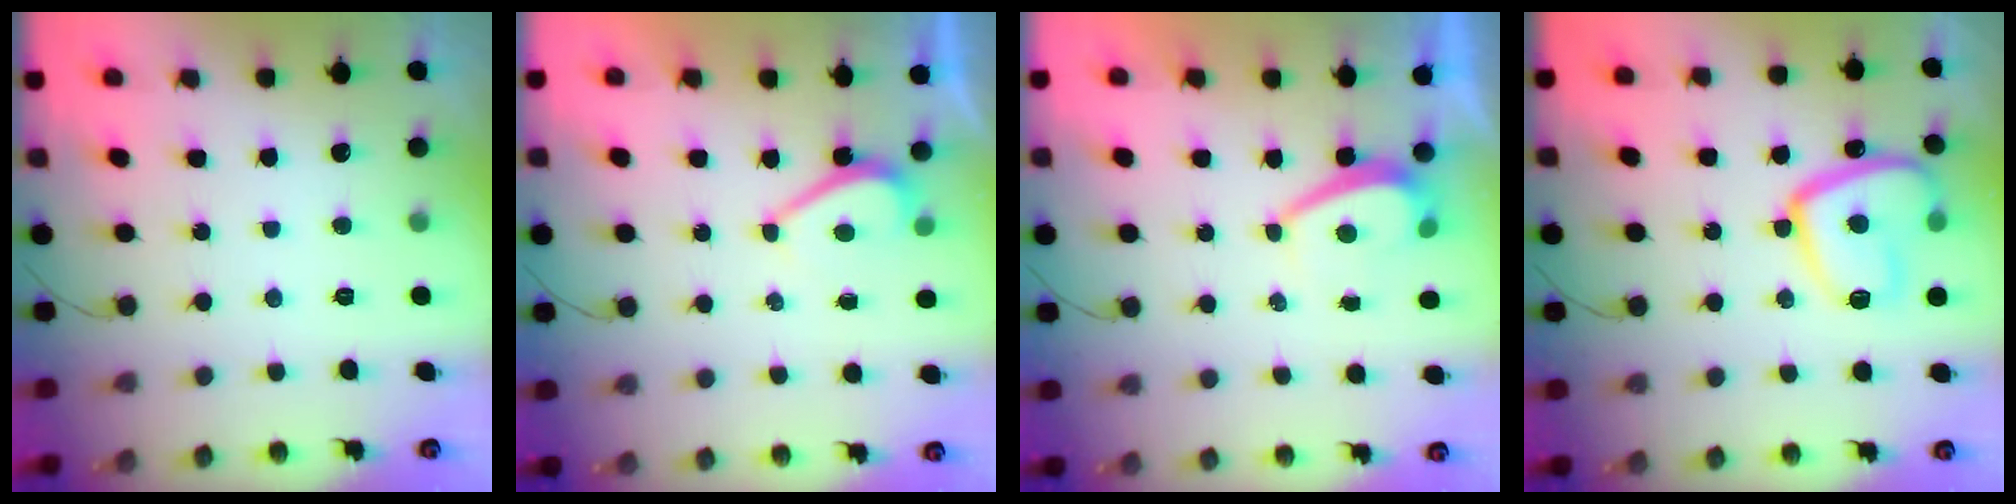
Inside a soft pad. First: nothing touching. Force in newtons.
{"total": 2.8, "press": 2.8, "slide": 0.5}
{"total": 1.7, "press": 1.6, "slide": 0.6}
{"total": 17.2, "press": 17.1, "slide": 1.6}